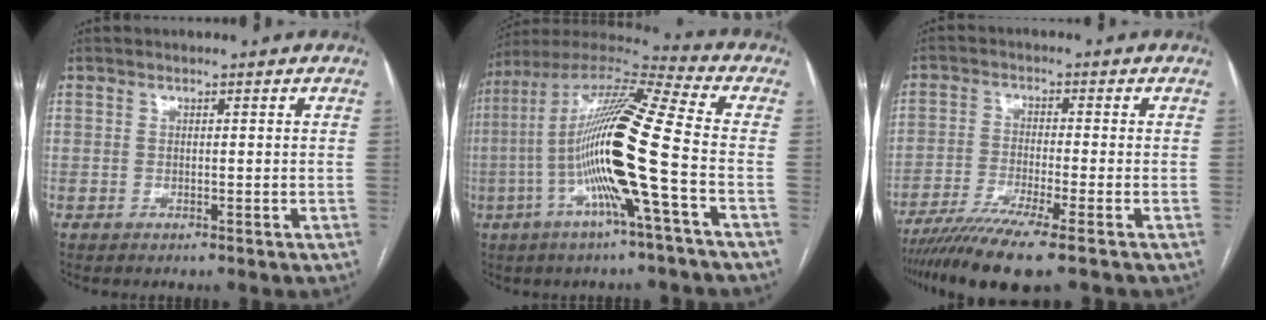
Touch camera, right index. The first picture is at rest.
{"total": 18.5, "force": [-3.7, -0.2, 18.1], "torque": [-0.346, 0.005, -0.083]}
{"total": 9.6, "force": [-7.2, -0.6, 6.4], "torque": [-0.107, -0.023, -0.119]}